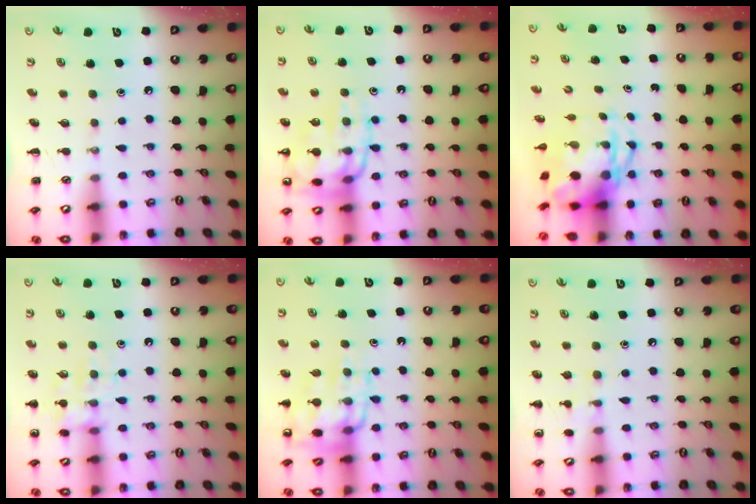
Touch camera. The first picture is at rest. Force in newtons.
{"total": 15.3, "press": 15.2, "slide": 1.4}
{"total": 4.4, "press": 4.2, "slide": 1.1}
{"total": 12.7, "press": 12.6, "slide": 1.4}
{"total": 13.1, "press": 12.9, "slide": 2.6}
{"total": 7.0, "press": 6.6, "slide": 2.2}